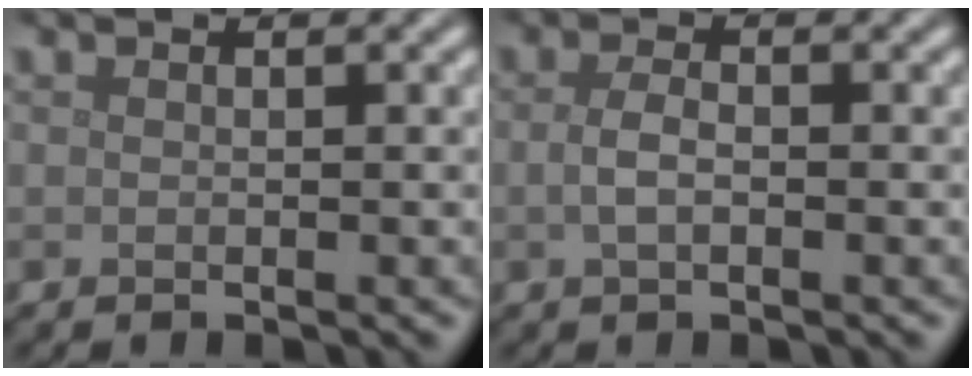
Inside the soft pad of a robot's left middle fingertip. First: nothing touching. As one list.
[{"total": 1.9, "force": [-0.3, 0.9, 1.6], "torque": [-0.037, 0.000, -0.006]}]